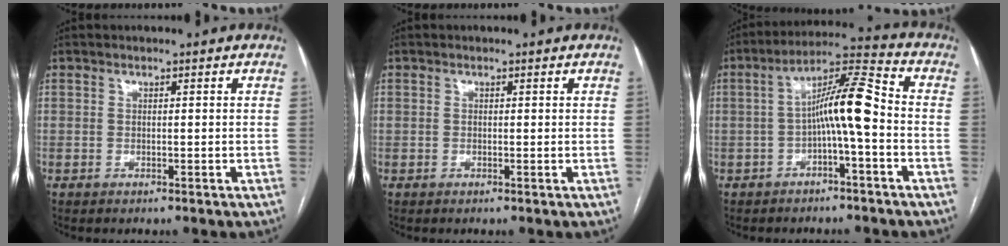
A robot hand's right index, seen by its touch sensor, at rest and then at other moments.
{"total": 0.0}
{"total": 9.4, "force": [-1.4, 0.8, 9.3], "torque": [-0.157, 0.032, -0.029]}